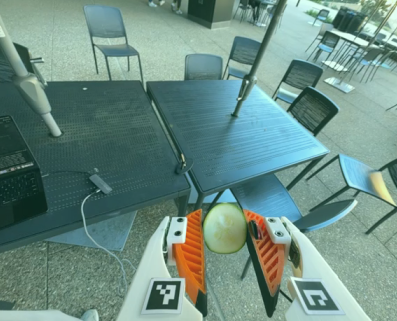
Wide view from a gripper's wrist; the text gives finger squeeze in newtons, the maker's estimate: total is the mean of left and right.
{"total": 7.5, "left": 6.9, "right": 8.0}